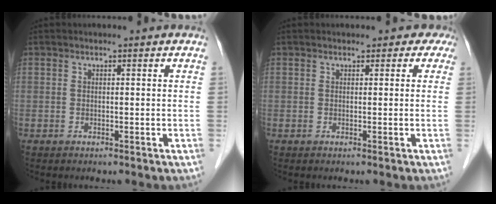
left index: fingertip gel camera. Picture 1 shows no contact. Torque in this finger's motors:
{"motor_torque": [0.01, 0.00, -0.03, -0.01]}